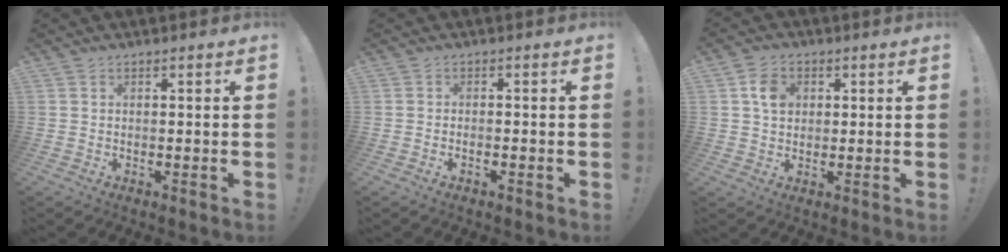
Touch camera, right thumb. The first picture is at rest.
{"total": 1.0, "force": [-0.8, 0.2, 0.6], "torque": [-0.017, 0.003, -0.014]}
{"total": 6.2, "force": [1.6, 5.0, 3.4], "torque": [-0.046, 0.005, 0.028]}